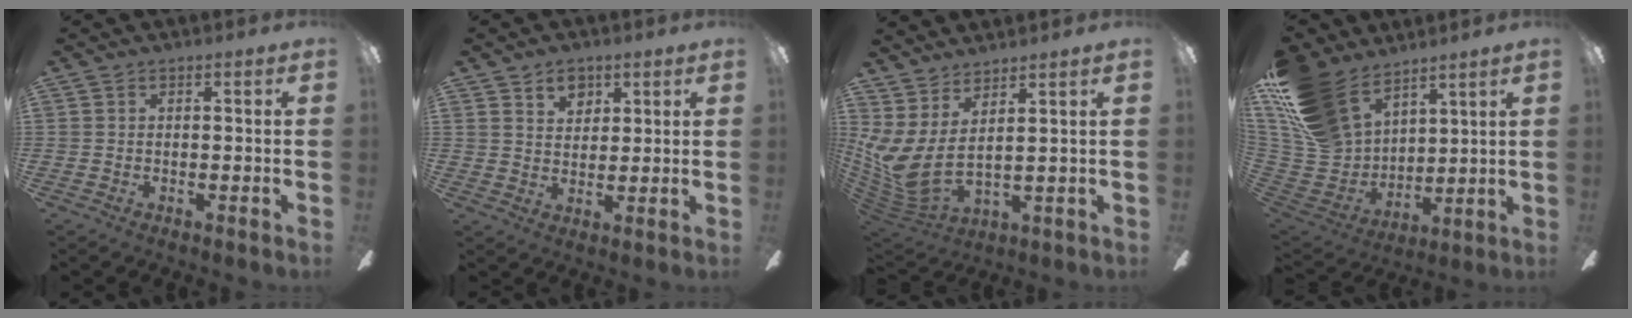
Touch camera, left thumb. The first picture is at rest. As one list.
[{"total": 5.7, "force": [3.8, 3.9, 1.9], "torque": [-0.021, -0.008, 0.063]}, {"total": 8.4, "force": [2.9, 3.3, 7.2], "torque": [-0.183, -0.053, 0.050]}, {"total": 19.9, "force": [13.1, 11.9, 9.2], "torque": [-0.225, -0.071, 0.252]}]